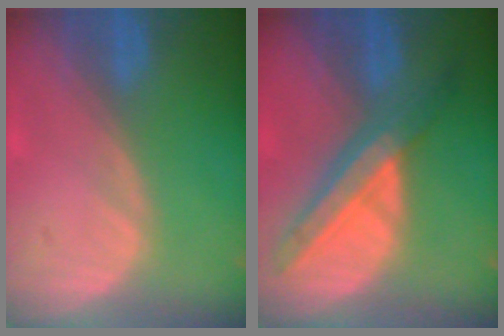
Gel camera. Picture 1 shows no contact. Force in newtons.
{"total": 7.6, "press": 7.0, "slide": 2.8}